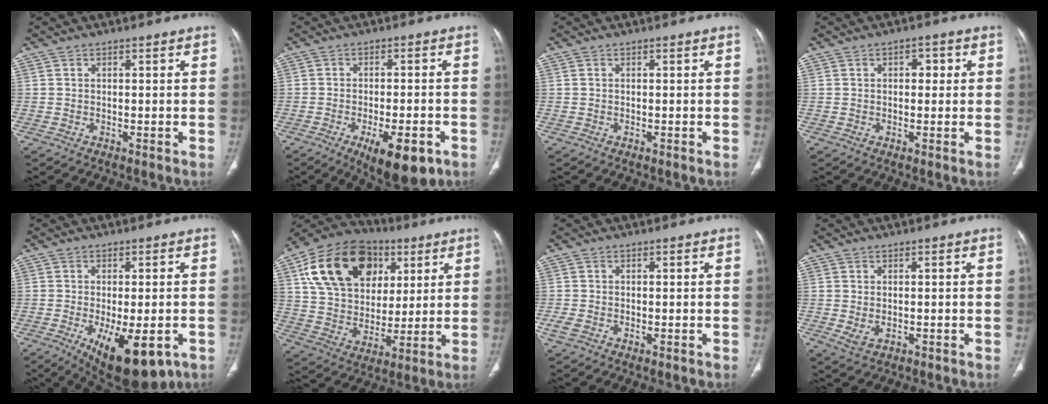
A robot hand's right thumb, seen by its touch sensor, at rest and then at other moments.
{"total": 11.1, "force": [-5.3, 4.0, 8.8], "torque": [-0.120, 0.005, -0.070]}
{"total": 0.0}
{"total": 2.8, "force": [0.7, 1.7, 2.1], "torque": [-0.012, -0.001, 0.006]}
{"total": 13.6, "force": [-5.6, 5.7, 11.0], "torque": [-0.151, -0.008, -0.068]}
{"total": 23.1, "force": [8.8, 16.4, 13.8], "torque": [-0.226, 0.002, 0.149]}
{"total": 2.0, "force": [-0.7, 1.3, 1.4], "torque": [-0.040, 0.001, -0.014]}
{"total": 2.7, "force": [-0.4, 1.8, 2.0], "torque": [-0.040, -0.001, 0.001]}